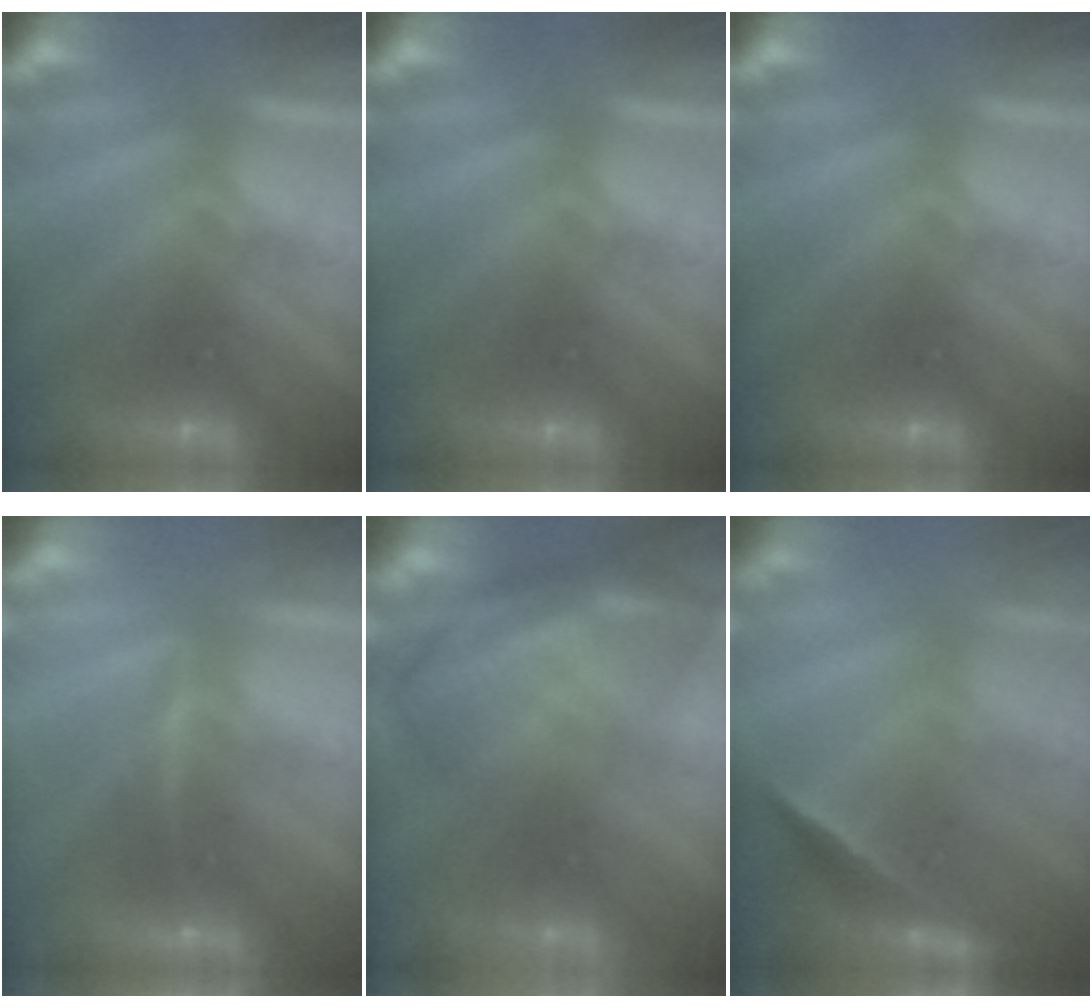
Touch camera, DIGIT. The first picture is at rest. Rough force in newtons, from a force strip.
{"total": 0.0}
{"total": 0.0}
{"total": 3.5}
{"total": 7.6}
{"total": 1.8}